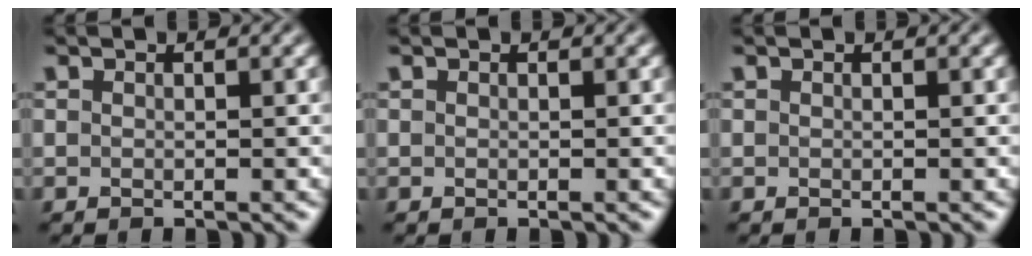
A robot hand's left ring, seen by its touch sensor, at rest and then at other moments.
{"total": 0.0}
{"total": 0.0}